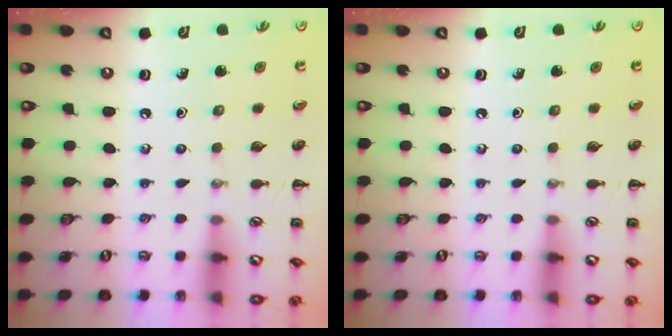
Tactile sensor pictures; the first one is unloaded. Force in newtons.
{"total": 0.0}